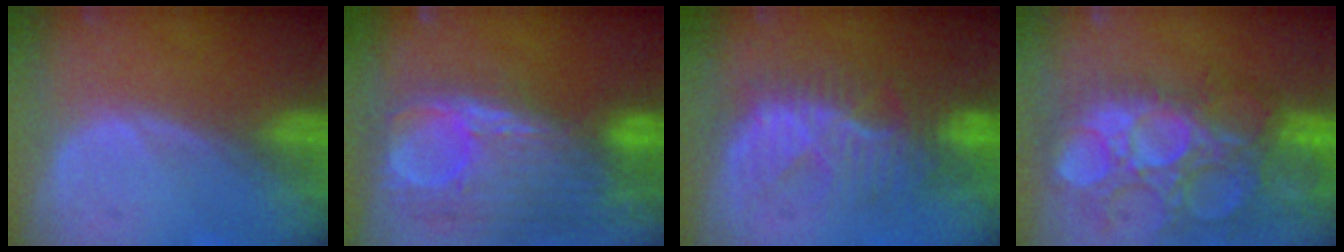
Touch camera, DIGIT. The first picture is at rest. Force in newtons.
{"total": 12.2, "press": 10.4, "slide": 6.3}
{"total": 8.5, "press": 8.3, "slide": 1.7}
{"total": 12.9, "press": 12.0, "slide": 4.8}